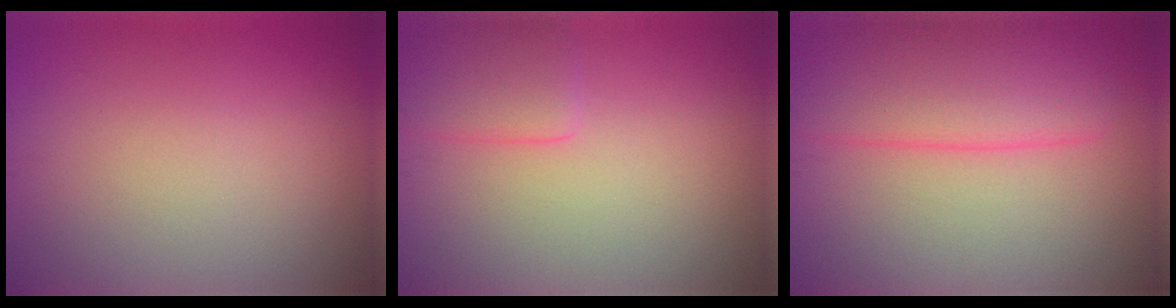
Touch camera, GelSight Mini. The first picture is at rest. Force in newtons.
{"total": 2.6, "press": 2.5, "slide": 0.2}
{"total": 5.6, "press": 5.6, "slide": 0.4}